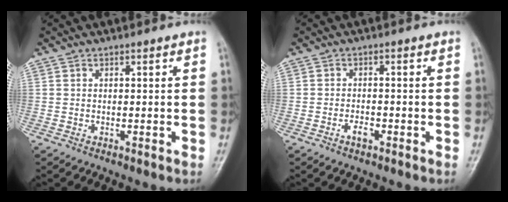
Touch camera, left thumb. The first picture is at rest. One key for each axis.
{"total": 2.2, "fx": -1.2, "fy": 1.1, "fz": 1.5, "tx": -0.026, "ty": 0.007, "tz": -0.023}